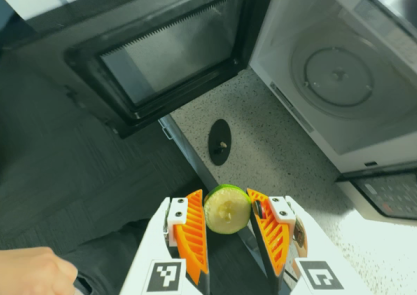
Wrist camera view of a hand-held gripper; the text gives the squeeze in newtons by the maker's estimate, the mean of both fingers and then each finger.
{"total": 9.5, "left": 9.5, "right": 9.5}